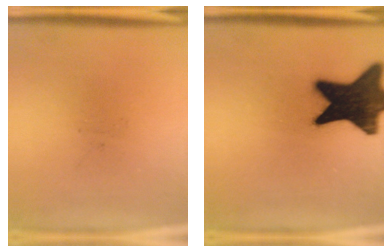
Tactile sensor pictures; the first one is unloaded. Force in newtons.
{"total": 19.2}